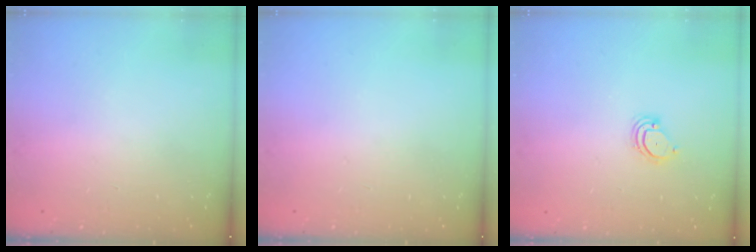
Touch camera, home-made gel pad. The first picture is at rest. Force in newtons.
{"total": 0.0}
{"total": 3.5, "press": 3.5, "slide": 0.3}